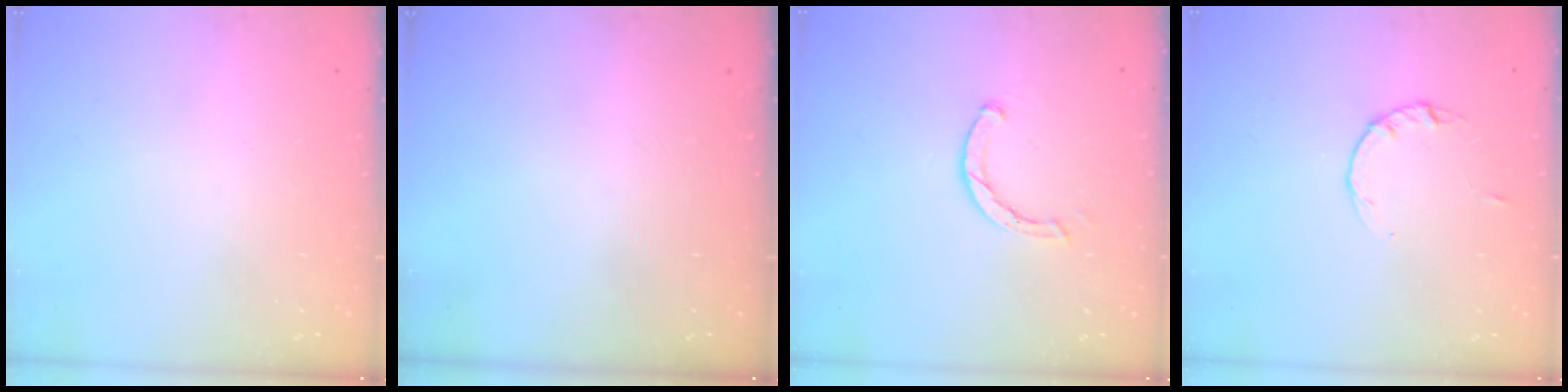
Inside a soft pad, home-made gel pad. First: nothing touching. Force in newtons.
{"total": 0.0}
{"total": 1.6, "press": 1.6, "slide": 0.2}
{"total": 2.8, "press": 2.8, "slide": 0.4}